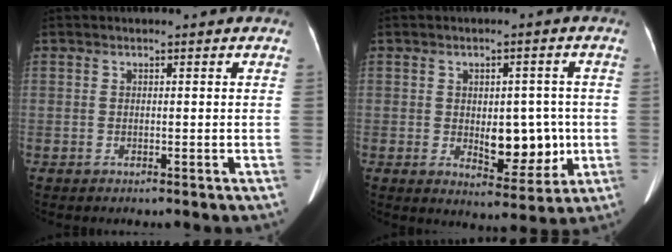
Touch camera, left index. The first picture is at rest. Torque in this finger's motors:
{"motor_torque": [0.14, -0.08, 0.12, 0.03]}